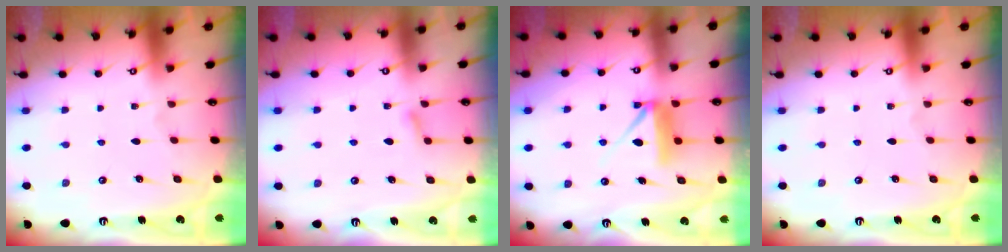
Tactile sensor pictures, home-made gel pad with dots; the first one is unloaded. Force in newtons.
{"total": 5.1, "press": 5.1, "slide": 0.7}
{"total": 7.8, "press": 7.7, "slide": 0.5}
{"total": 0.0}